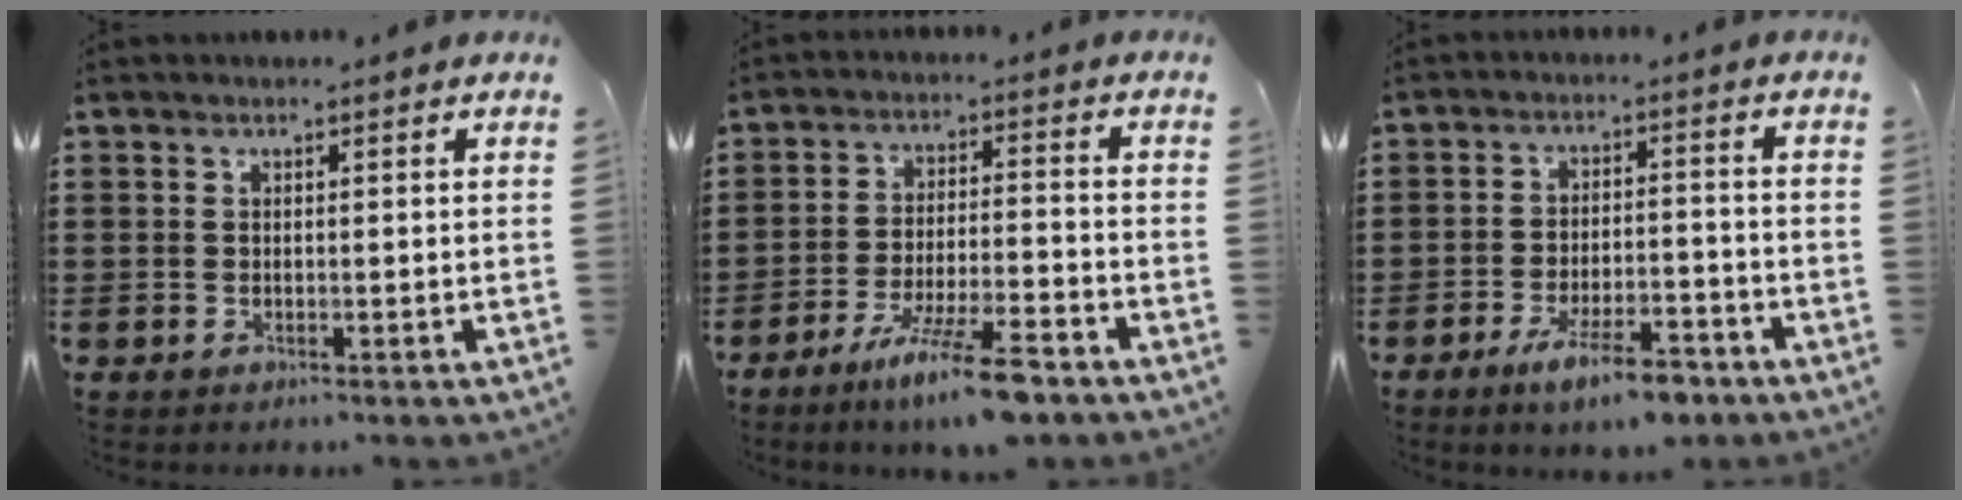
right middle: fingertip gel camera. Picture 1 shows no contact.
{"total": 9.9, "force": [-7.3, 1.0, 6.6], "torque": [-0.125, -0.004, -0.134]}
{"total": 7.7, "force": [-5.8, 1.6, 4.8], "torque": [-0.093, -0.002, -0.106]}